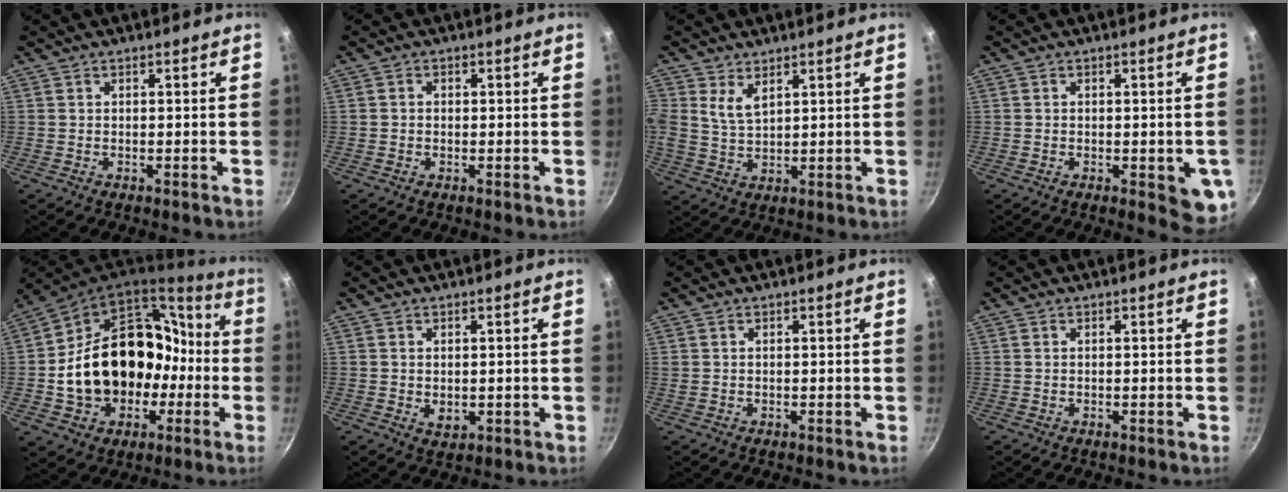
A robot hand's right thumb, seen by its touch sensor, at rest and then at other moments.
{"total": 1.1, "force": [-0.1, 1.0, 0.6], "torque": [-0.010, 0.005, -0.003]}
{"total": 4.6, "force": [2.3, 2.5, 3.1], "torque": [-0.060, -0.016, 0.047]}
{"total": 6.9, "force": [-1.6, 2.8, 6.0], "torque": [-0.049, -0.002, -0.018]}
{"total": 25.7, "force": [-3.0, 19.9, 16.0], "torque": [-0.235, 0.074, -0.020]}
{"total": 2.7, "force": [0.2, 1.9, 1.9], "torque": [-0.030, -0.006, 0.007]}
{"total": 0.0}
{"total": 0.0}